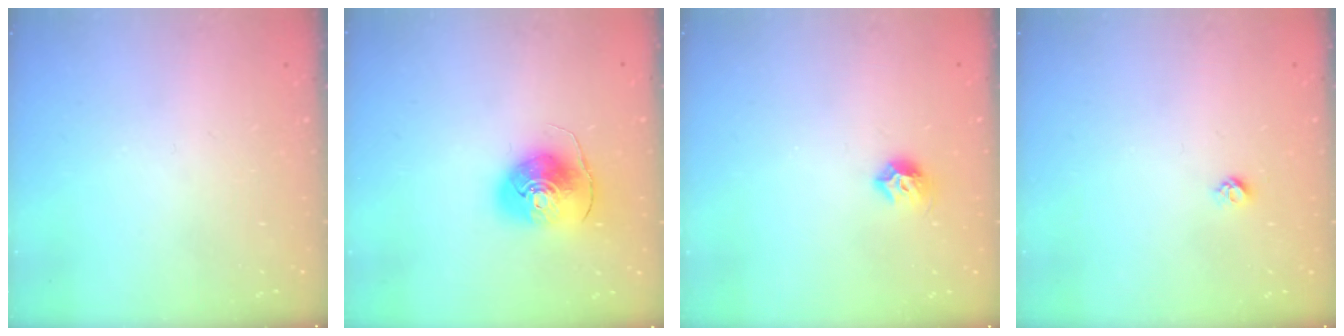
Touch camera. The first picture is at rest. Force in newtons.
{"total": 10.2, "press": 10.1, "slide": 1.1}
{"total": 7.0, "press": 6.9, "slide": 1.3}
{"total": 3.8, "press": 3.8, "slide": 0.6}